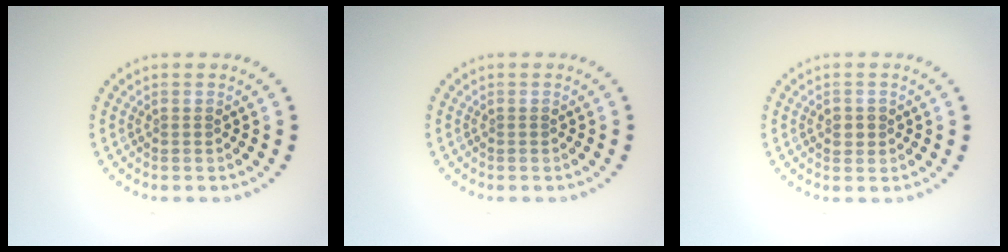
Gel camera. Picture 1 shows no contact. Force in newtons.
{"total": 0.0}
{"total": 1.2, "press": 1.2, "slide": 0.4}